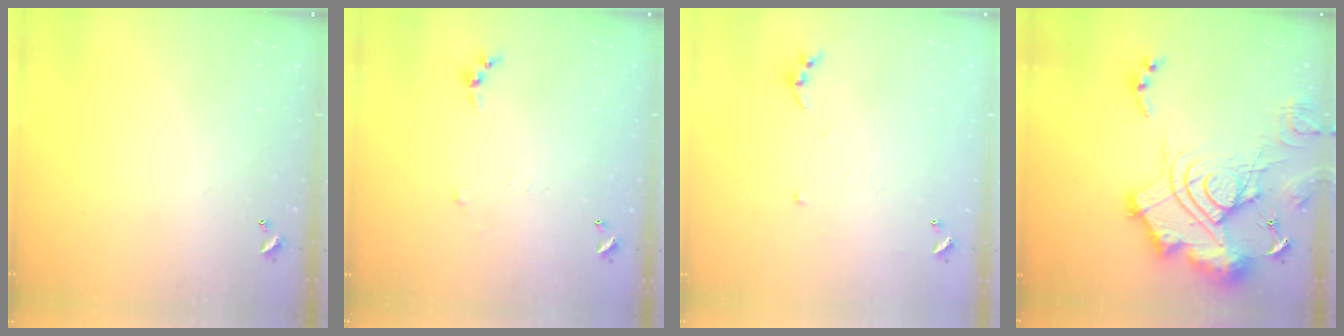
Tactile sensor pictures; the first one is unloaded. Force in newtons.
{"total": 3.7, "press": 3.7, "slide": 0.5}
{"total": 4.8, "press": 4.7, "slide": 0.5}
{"total": 26.0, "press": 25.8, "slide": 3.2}